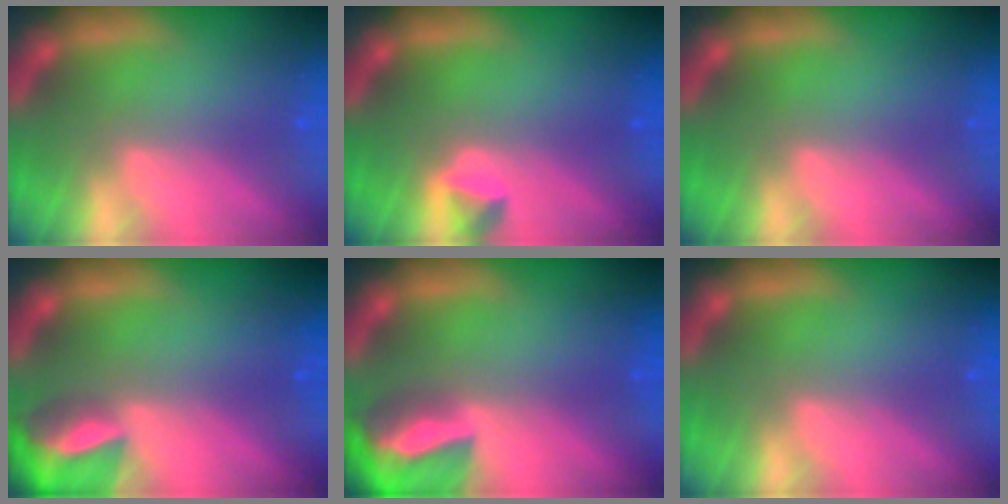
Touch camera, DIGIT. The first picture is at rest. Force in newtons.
{"total": 1.4}
{"total": 0.0}
{"total": 6.4}
{"total": 8.5}
{"total": 0.0}